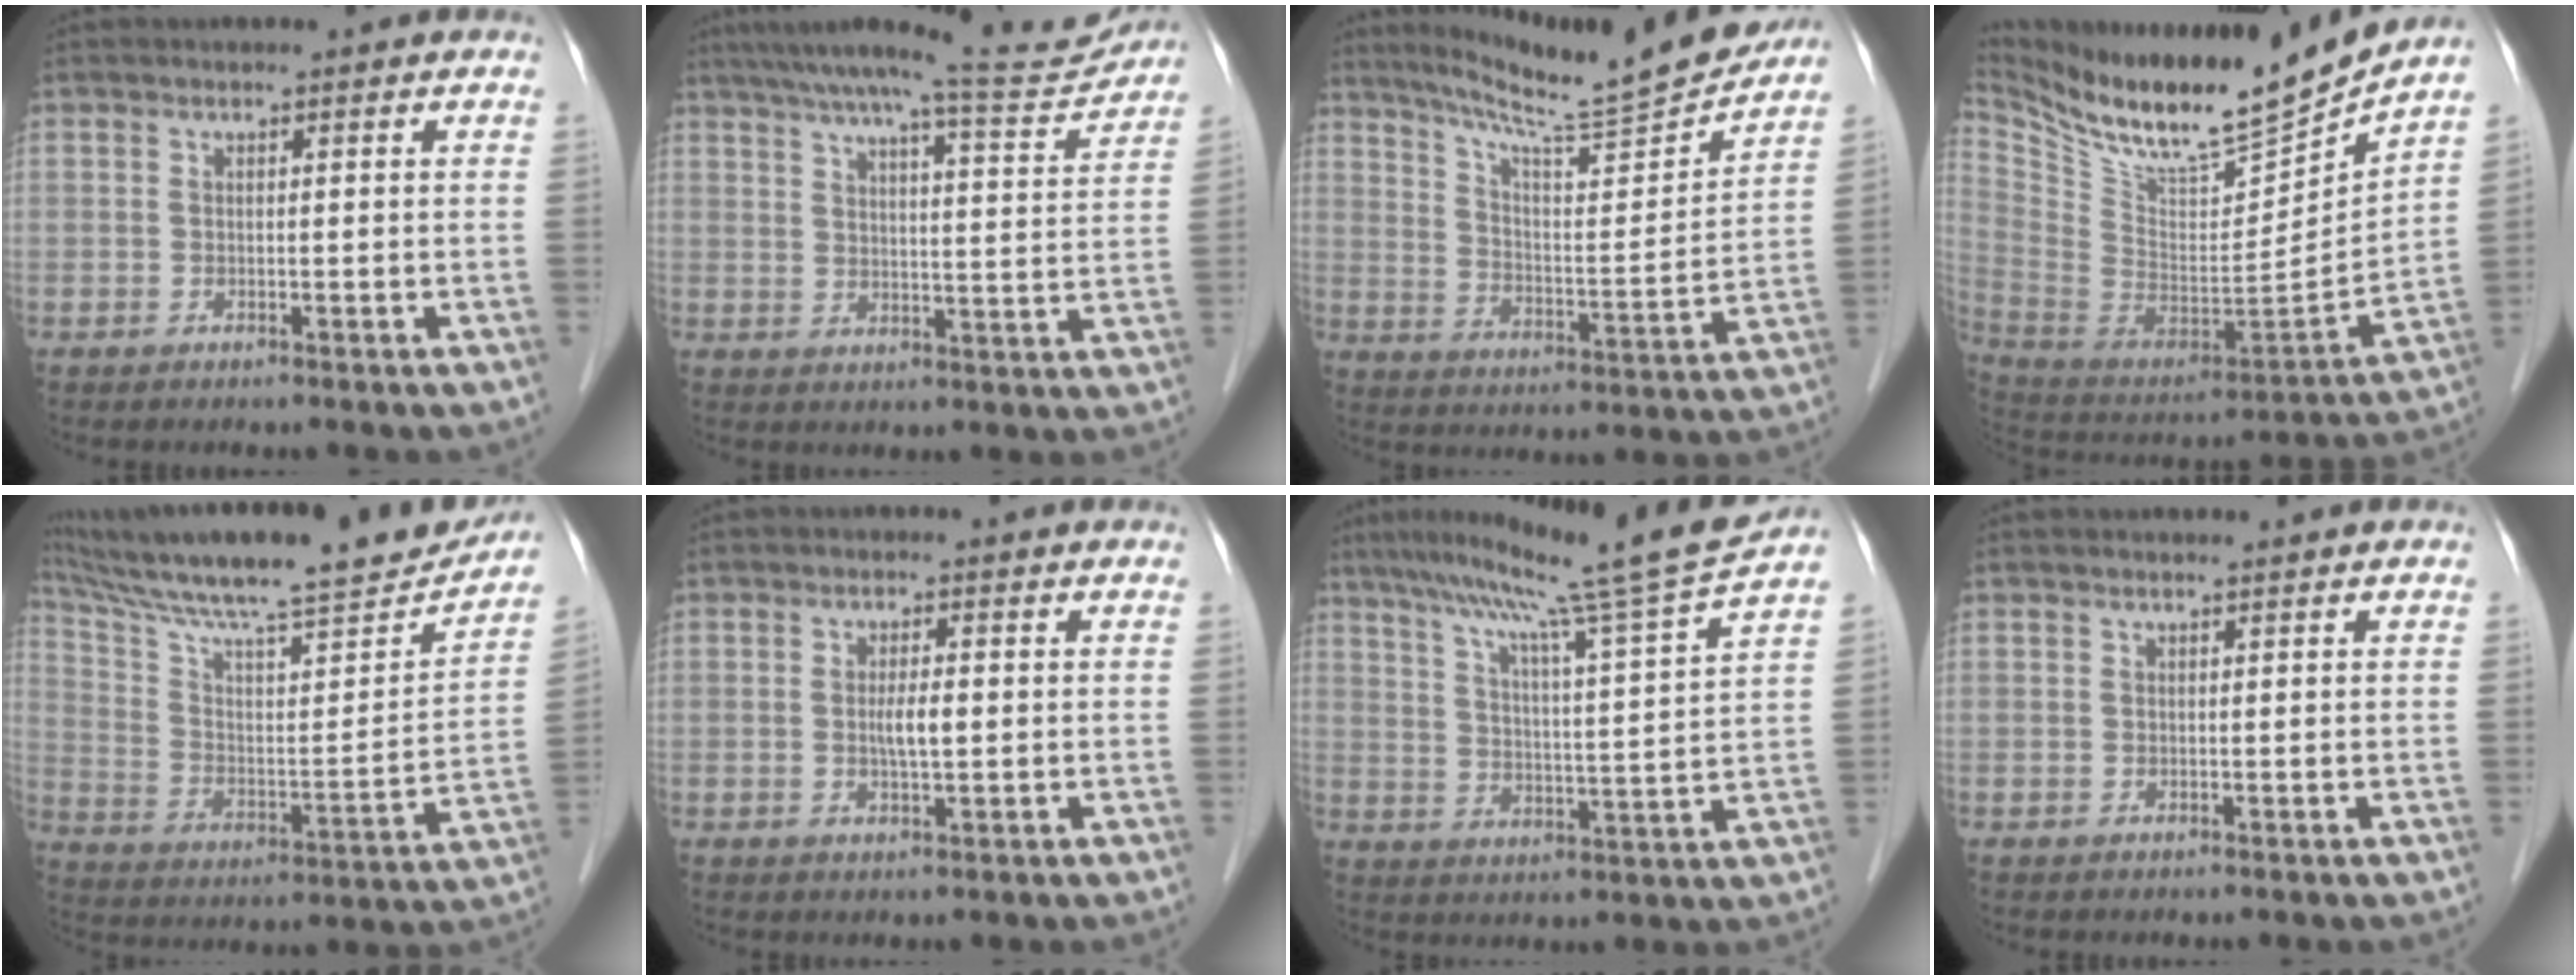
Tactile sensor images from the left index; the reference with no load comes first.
{"total": 13.9, "force": [13.0, 0.1, 4.9], "torque": [-0.076, -0.011, 0.176]}
{"total": 18.1, "force": [16.5, -0.5, 7.3], "torque": [-0.117, -0.033, 0.247]}
{"total": 20.4, "force": [18.2, 1.0, 9.2], "torque": [-0.176, -0.045, 0.317]}
{"total": 25.6, "force": [21.9, 2.6, 13.1], "torque": [-0.221, -0.005, 0.329]}
{"total": 2.9, "force": [0.0, 0.5, 2.9], "torque": [-0.054, -0.001, 0.001]}
{"total": 15.8, "force": [13.0, -3.1, 8.3], "torque": [-0.137, -0.023, 0.187]}
{"total": 0.9, "force": [0.8, -0.2, 0.4], "torque": [-0.009, 0.004, 0.017]}